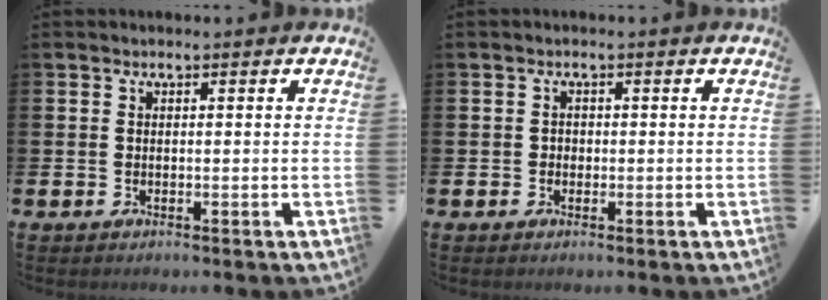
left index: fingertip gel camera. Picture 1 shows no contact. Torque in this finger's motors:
{"motor_torque": [0.03, 0.03, 0.00, -0.01]}